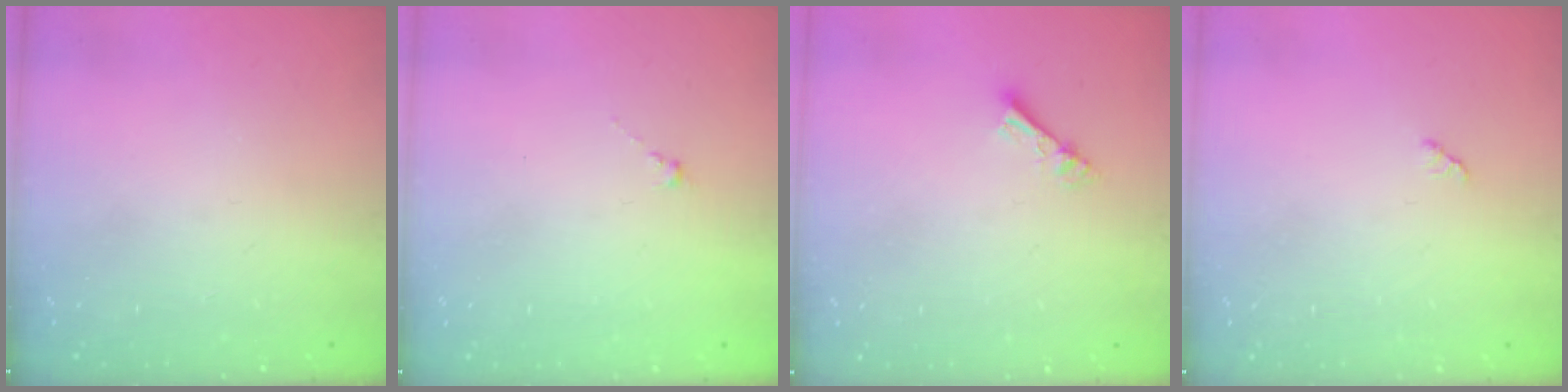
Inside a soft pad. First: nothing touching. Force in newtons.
{"total": 0.0}
{"total": 4.3, "press": 4.3, "slide": 0.2}
{"total": 2.1, "press": 2.1, "slide": 0.3}